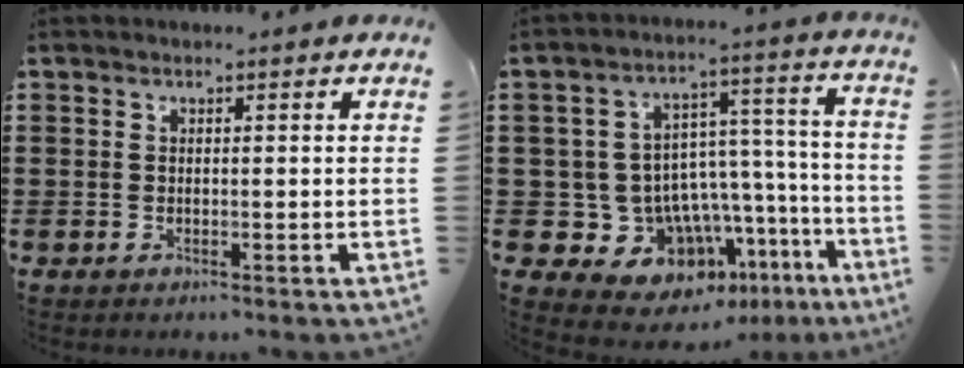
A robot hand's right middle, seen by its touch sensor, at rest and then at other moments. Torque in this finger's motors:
{"motor_torque": [0.61, -0.24, 0.62, 0.04]}